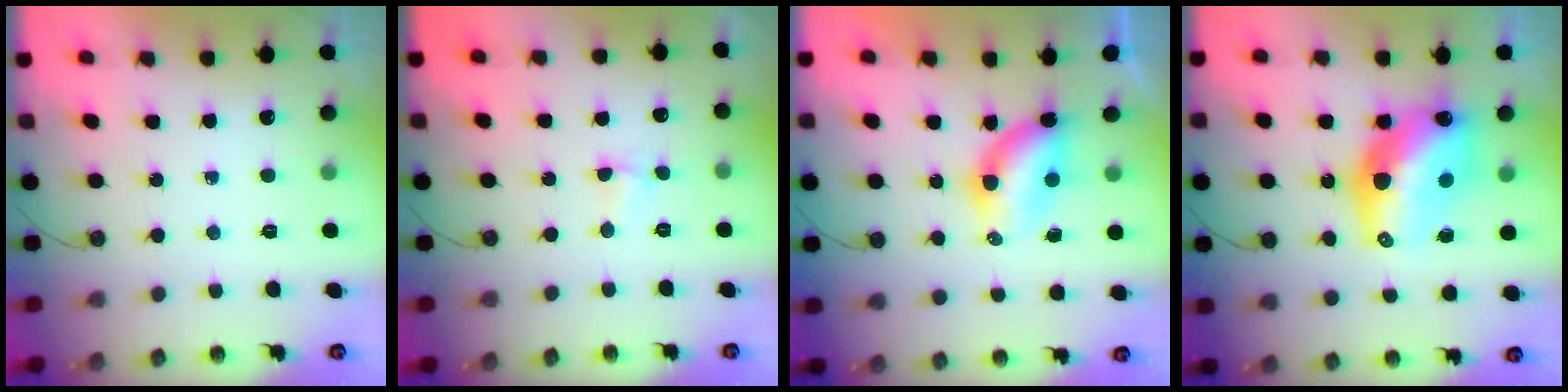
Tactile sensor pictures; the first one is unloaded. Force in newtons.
{"total": 1.6, "press": 1.4, "slide": 0.6}
{"total": 5.9, "press": 5.9, "slide": 0.4}
{"total": 16.7, "press": 16.6, "slide": 1.5}